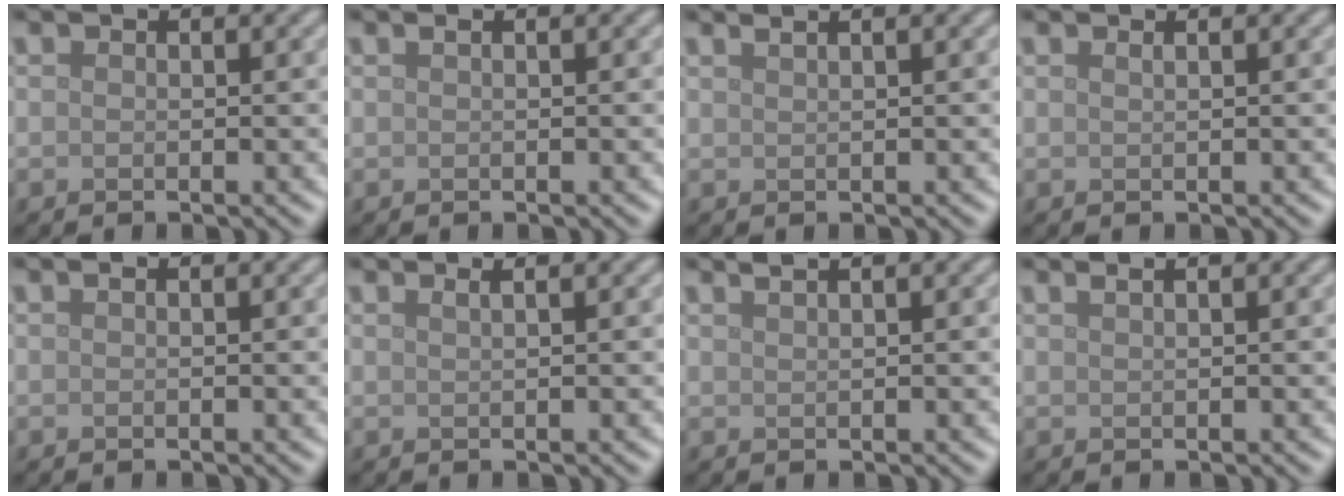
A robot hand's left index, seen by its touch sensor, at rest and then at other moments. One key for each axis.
{"total": 0.7, "fx": 0.3, "fy": 0.3, "fz": 0.5, "tx": -0.008, "ty": 0.003, "tz": 0.003}
{"total": 2.5, "fx": 1.7, "fy": 1.1, "fz": 1.5, "tx": -0.002, "ty": 0.009, "tz": -0.002}
{"total": 0.7, "fx": 0.4, "fy": 0.3, "fz": 0.5, "tx": -0.002, "ty": -0.001, "tz": 0.004}
{"total": 0.0}
{"total": 1.7, "fx": 0.9, "fy": 0.8, "fz": 1.1, "tx": 0.000, "ty": 0.002, "tz": -0.004}
{"total": 2.9, "fx": 2.0, "fy": 1.3, "fz": 1.7, "tx": -0.002, "ty": 0.017, "tz": -0.002}
{"total": 2.0, "fx": 1.2, "fy": 0.9, "fz": 1.2, "tx": -0.003, "ty": 0.003, "tz": -0.004}